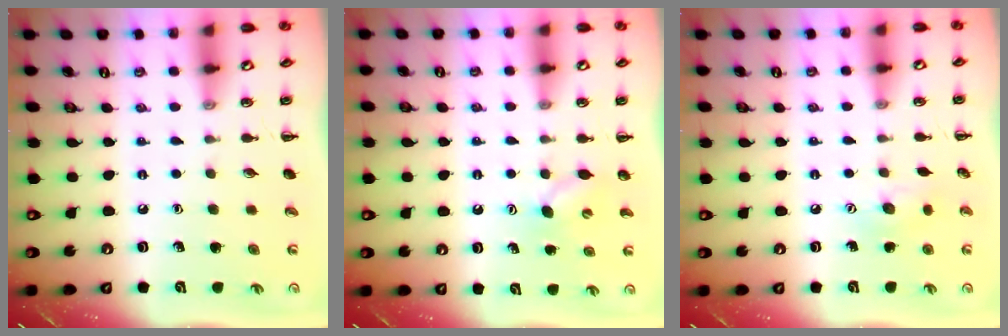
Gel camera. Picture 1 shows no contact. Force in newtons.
{"total": 5.4, "press": 5.3, "slide": 1.1}
{"total": 7.0, "press": 6.9, "slide": 1.4}